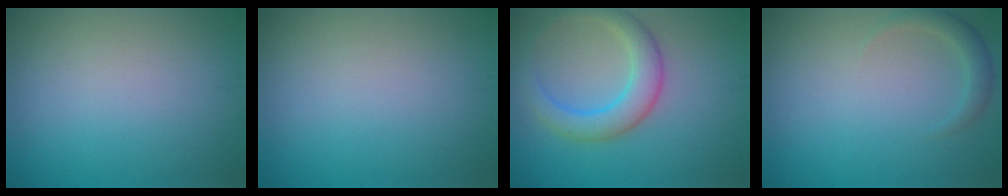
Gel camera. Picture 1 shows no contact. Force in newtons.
{"total": 0.0}
{"total": 4.3, "press": 4.3, "slide": 0.3}
{"total": 1.6, "press": 1.6, "slide": 0.2}